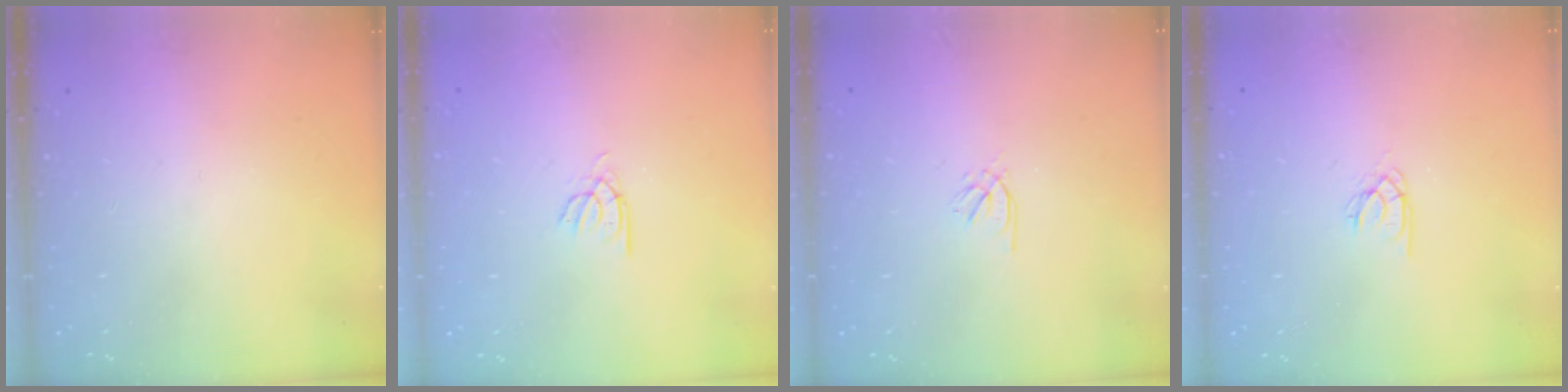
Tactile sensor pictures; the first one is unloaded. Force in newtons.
{"total": 2.5, "press": 2.4, "slide": 0.3}
{"total": 0.5, "press": 0.3, "slide": 0.4}
{"total": 1.9, "press": 1.9, "slide": 0.2}